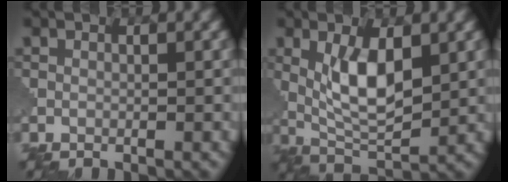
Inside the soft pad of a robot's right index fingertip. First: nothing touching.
{"total": 5.7, "force": [1.5, 2.3, 4.9], "torque": [-0.098, -0.006, 0.035]}